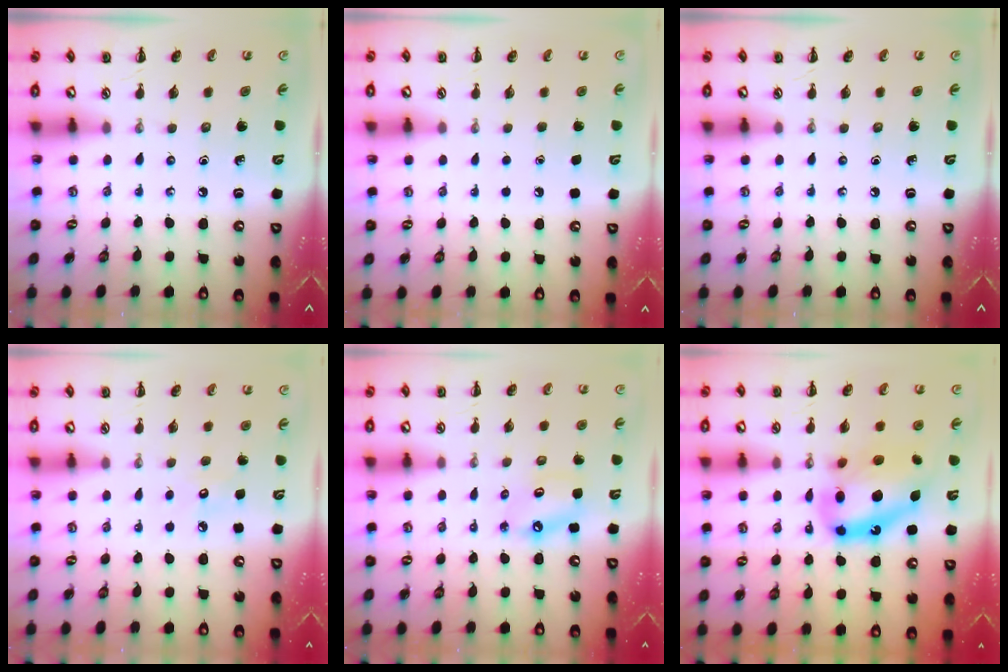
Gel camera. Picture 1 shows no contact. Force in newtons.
{"total": 1.9, "press": 1.9, "slide": 0.2}
{"total": 0.0}
{"total": 4.5, "press": 4.3, "slide": 1.3}
{"total": 6.1, "press": 6.0, "slide": 1.2}
{"total": 15.7, "press": 15.2, "slide": 4.1}